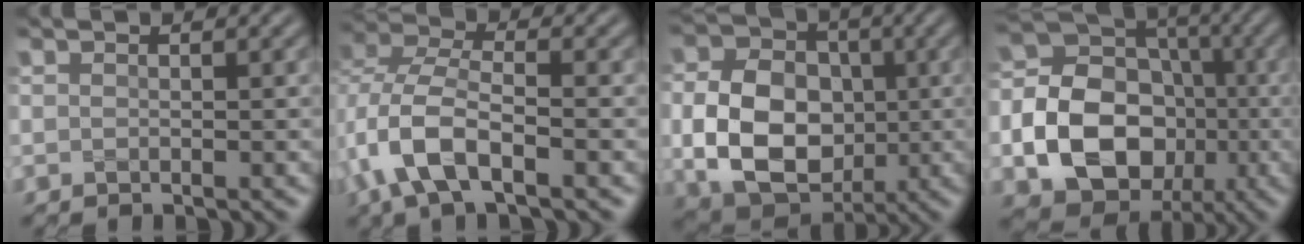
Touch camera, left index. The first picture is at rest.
{"total": 7.0, "force": [-2.3, 3.6, 5.5], "torque": [-0.127, 0.000, -0.052]}
{"total": 9.8, "force": [-0.7, 7.5, 6.2], "torque": [-0.122, -0.011, -0.016]}
{"total": 11.8, "force": [-2.7, 9.2, 6.9], "torque": [-0.122, -0.005, -0.062]}